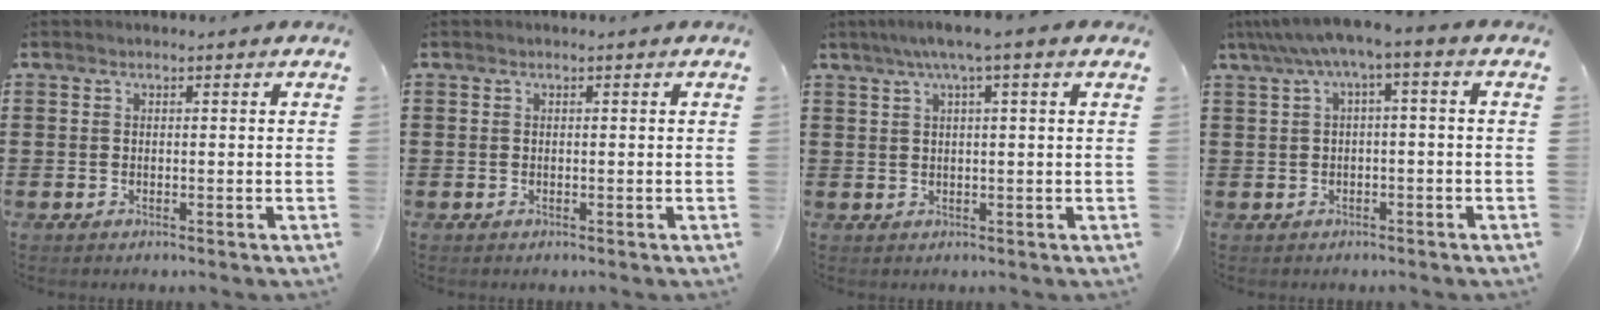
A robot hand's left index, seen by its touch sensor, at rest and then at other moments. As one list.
[{"total": 0.0}, {"total": 3.4, "force": [1.5, -0.2, 3.0], "torque": [-0.060, 0.002, 0.024]}, {"total": 3.5, "force": [-0.9, 0.5, 3.4], "torque": [-0.062, -0.003, -0.023]}]